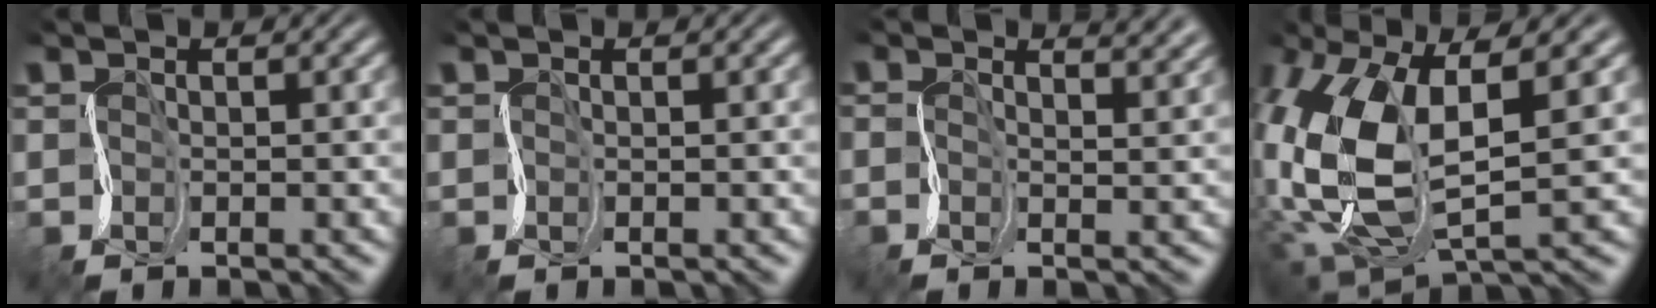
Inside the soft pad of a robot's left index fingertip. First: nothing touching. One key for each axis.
{"total": 0.0}
{"total": 3.7, "fx": 2.2, "fy": 1.6, "fz": 2.5, "tx": -0.029, "ty": 0.022, "tz": 0.007}
{"total": 8.8, "fx": 1.0, "fy": 4.0, "fz": 7.8, "tx": -0.196, "ty": -0.014, "tz": 0.022}